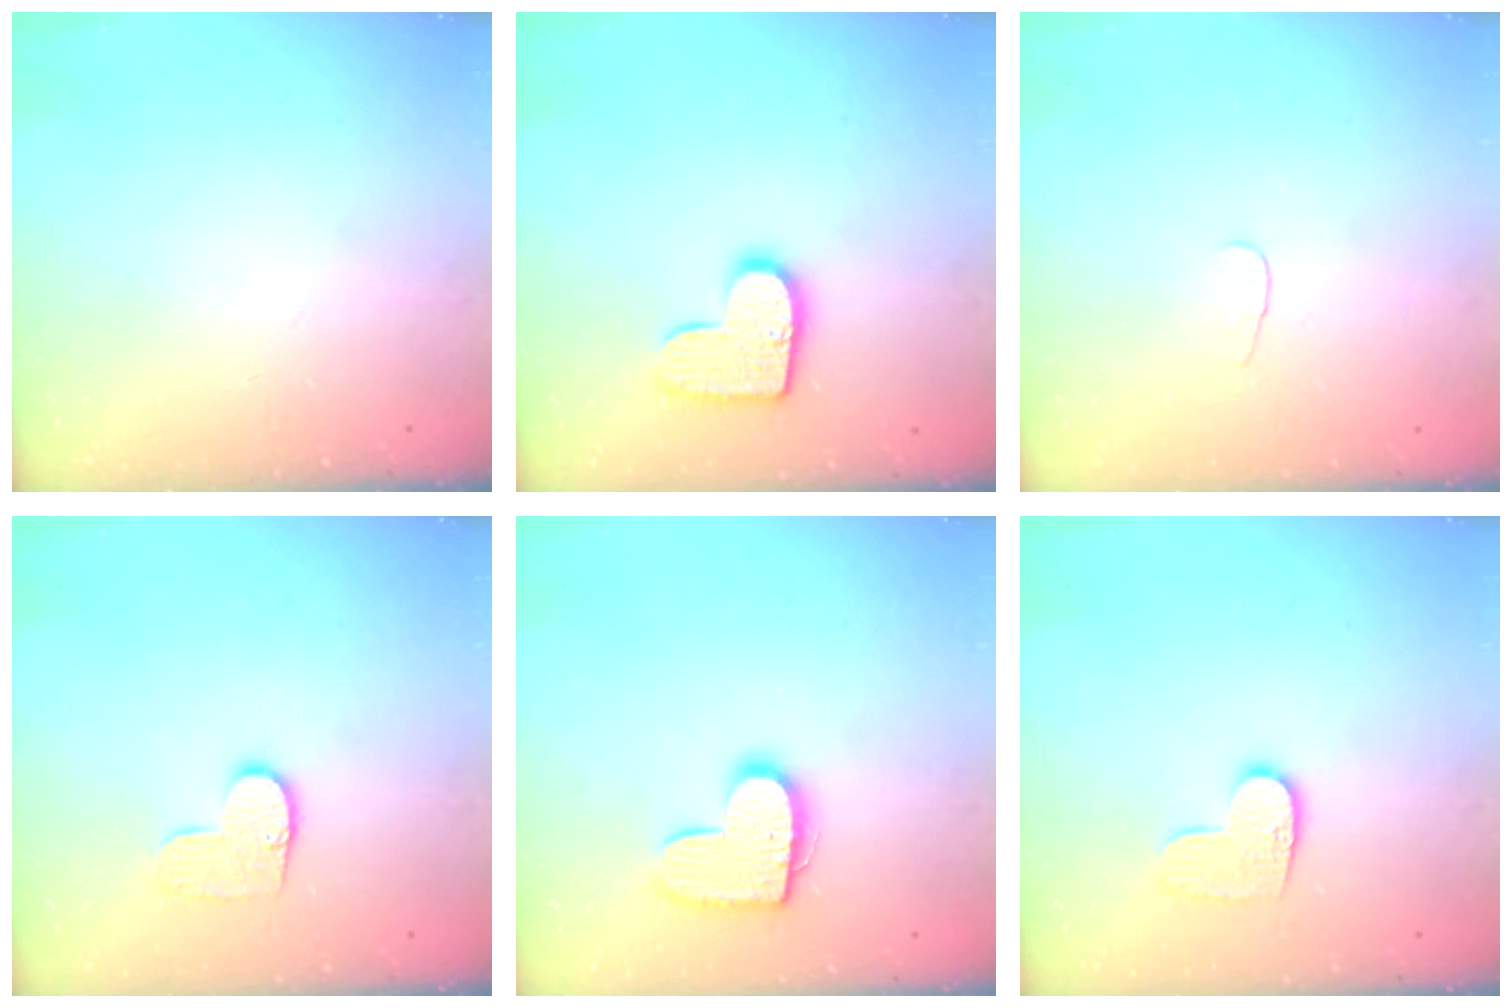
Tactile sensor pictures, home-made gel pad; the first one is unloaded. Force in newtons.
{"total": 12.5, "press": 12.5, "slide": 0.7}
{"total": 2.8, "press": 2.8, "slide": 0.3}
{"total": 8.4, "press": 8.4, "slide": 0.3}
{"total": 12.4, "press": 12.4, "slide": 0.6}
{"total": 8.0, "press": 8.0, "slide": 0.3}